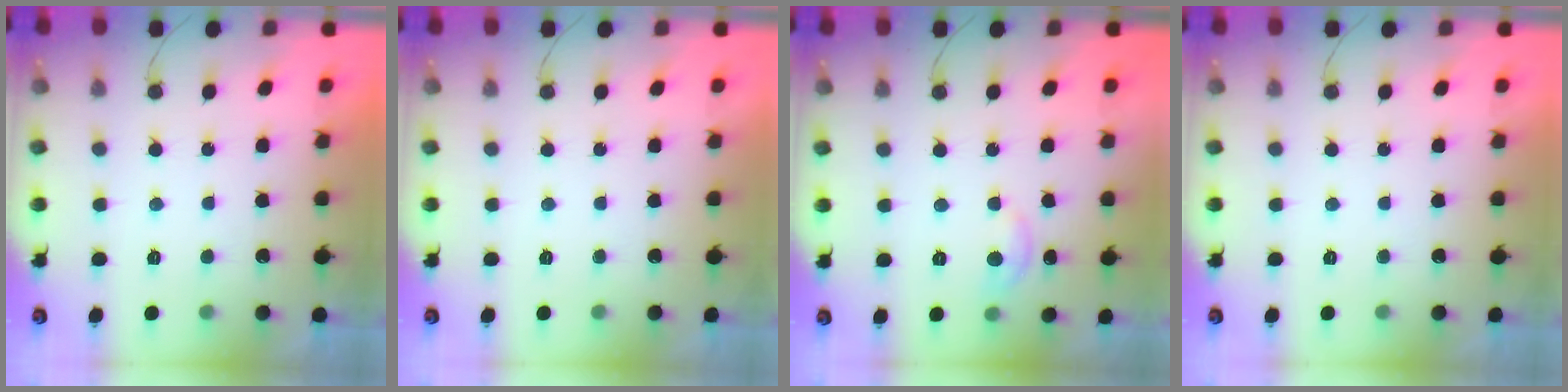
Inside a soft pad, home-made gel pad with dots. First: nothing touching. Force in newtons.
{"total": 0.0}
{"total": 6.7, "press": 6.6, "slide": 1.0}
{"total": 0.0}